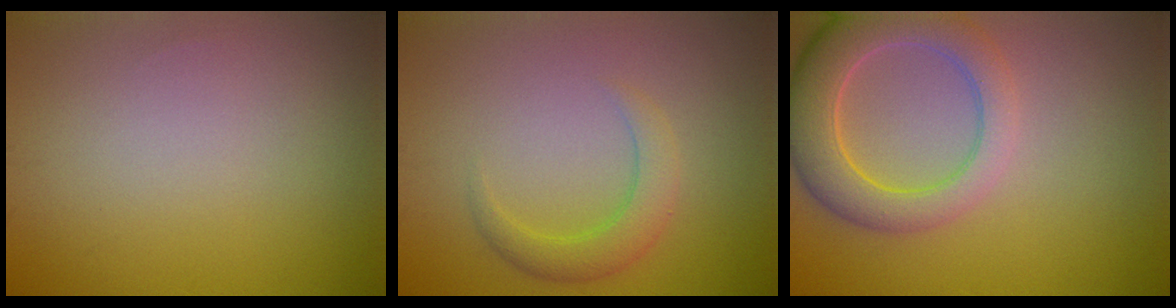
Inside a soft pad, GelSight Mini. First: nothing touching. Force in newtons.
{"total": 2.8, "press": 2.8, "slide": 0.2}
{"total": 6.5, "press": 6.5, "slide": 0.7}